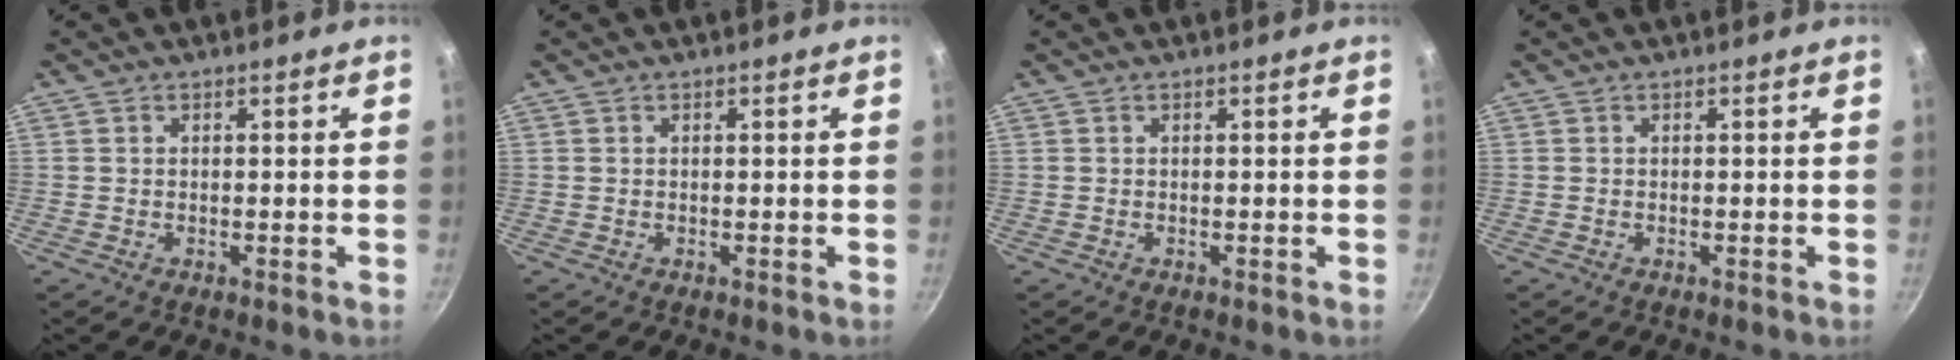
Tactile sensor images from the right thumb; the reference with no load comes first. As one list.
[{"total": 0.0}, {"total": 0.0}, {"total": 0.0}]